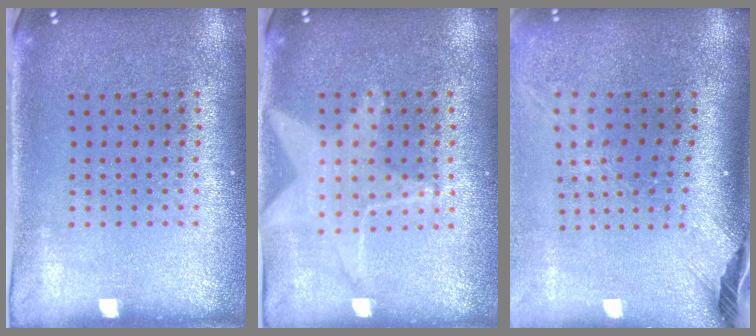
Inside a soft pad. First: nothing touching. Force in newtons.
{"total": 1.3, "press": 1.3, "slide": 0.4}
{"total": 2.5, "press": 1.8, "slide": 1.7}